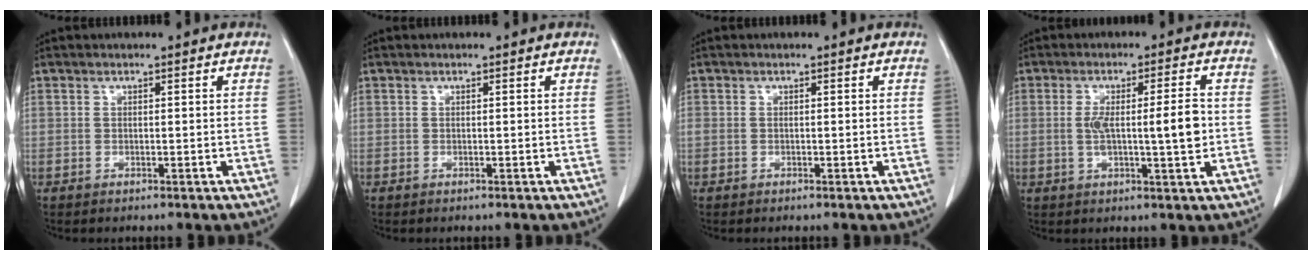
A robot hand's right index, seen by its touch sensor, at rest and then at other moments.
{"total": 0.0}
{"total": 1.1, "force": [-0.1, 0.8, 0.8], "torque": [-0.027, 0.008, 0.004]}
{"total": 7.4, "force": [0.0, 0.9, 7.3], "torque": [-0.121, 0.006, 0.004]}